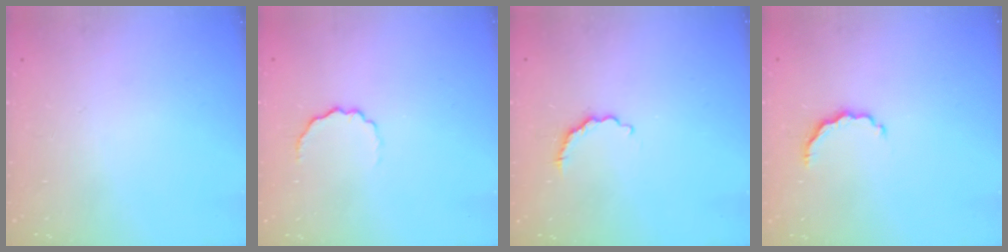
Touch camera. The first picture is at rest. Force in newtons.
{"total": 4.9, "press": 4.8, "slide": 1.0}
{"total": 3.7, "press": 3.6, "slide": 0.9}
{"total": 5.2, "press": 5.2, "slide": 0.8}